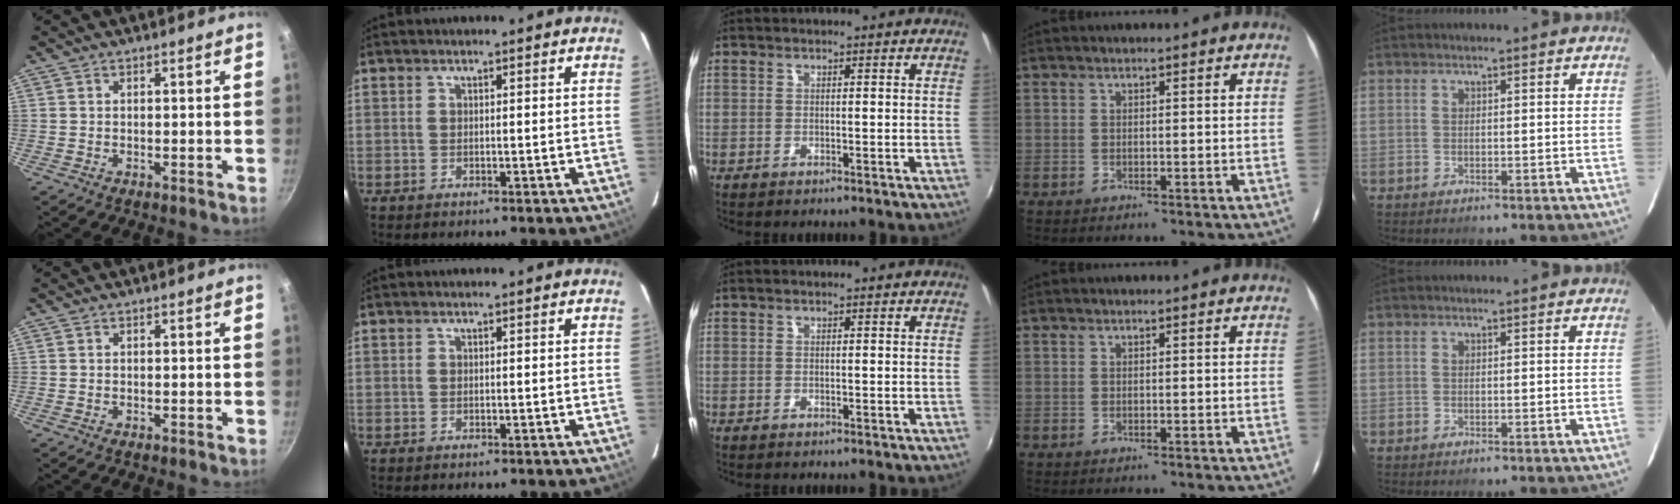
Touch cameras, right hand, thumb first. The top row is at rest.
{}